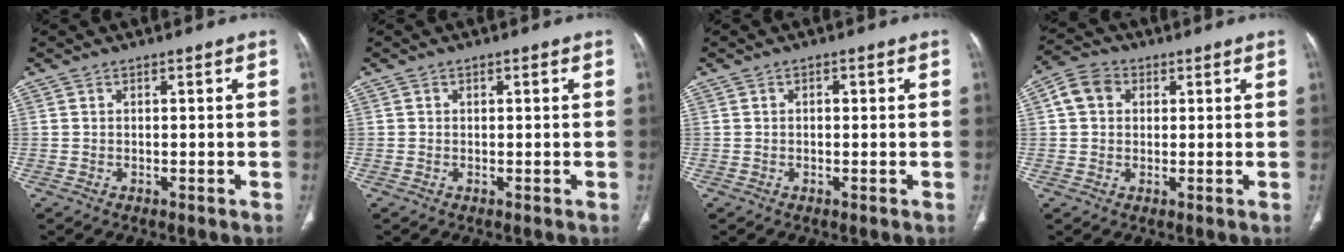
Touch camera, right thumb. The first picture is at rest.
{"total": 0.5, "force": [0.2, 0.4, 0.3], "torque": [0.002, 0.001, 0.000]}
{"total": 1.0, "force": [0.1, 0.6, 0.8], "torque": [-0.011, 0.003, -0.002]}
{"total": 6.1, "force": [1.5, 4.9, 3.2], "torque": [-0.052, 0.012, 0.022]}